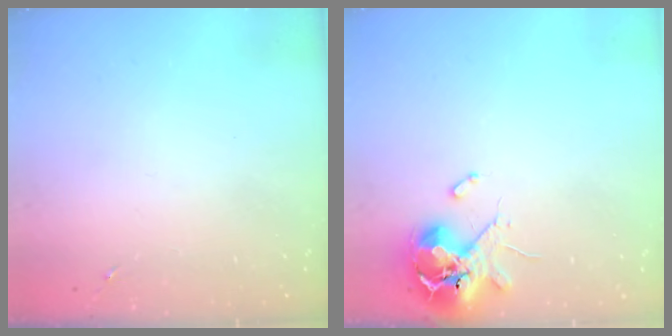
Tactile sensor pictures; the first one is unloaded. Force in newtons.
{"total": 10.7, "press": 10.6, "slide": 1.6}